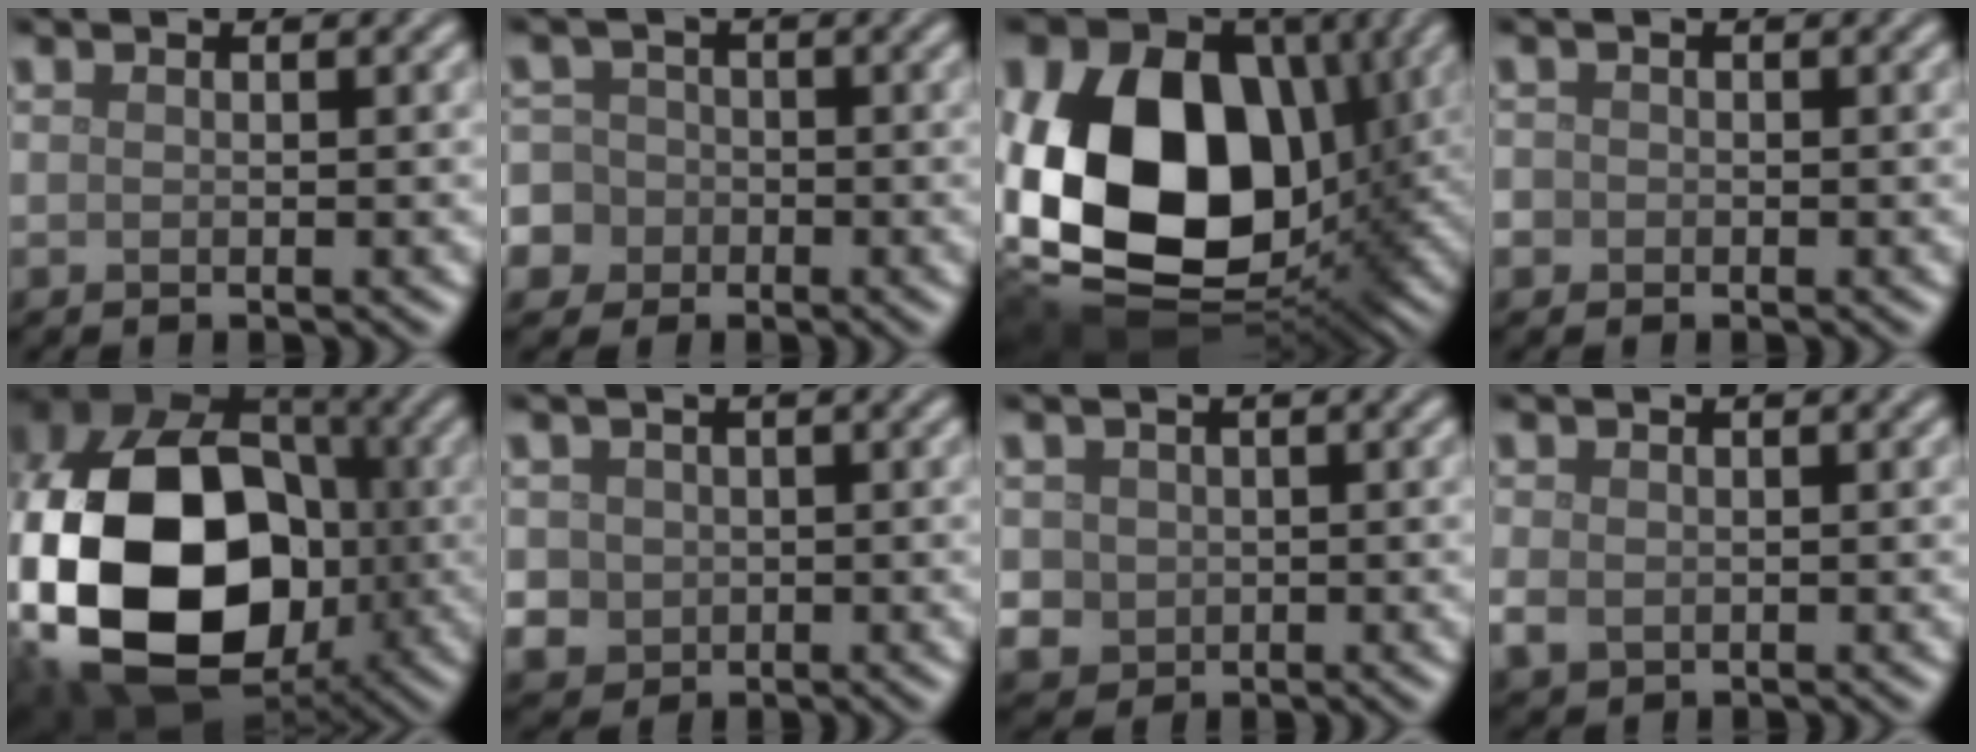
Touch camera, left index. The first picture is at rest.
{"total": 8.1, "force": [-3.1, 7.3, 1.7], "torque": [-0.051, -0.006, -0.089]}
{"total": 19.8, "force": [1.1, 13.9, 14.0], "torque": [-0.298, -0.008, 0.021]}
{"total": 1.7, "force": [-0.3, 1.6, 0.4], "torque": [0.003, 0.003, -0.012]}
{"total": 19.0, "force": [-3.8, 13.4, 12.8], "torque": [-0.264, -0.027, -0.066]}
{"total": 2.9, "force": [0.1, 2.8, 0.9], "torque": [-0.010, 0.003, 0.000]}
{"total": 2.6, "force": [0.1, 2.5, 0.8], "torque": [-0.012, -0.002, 0.005]}
{"total": 1.8, "force": [-0.3, 1.5, 0.9], "torque": [-0.023, -0.006, -0.005]}